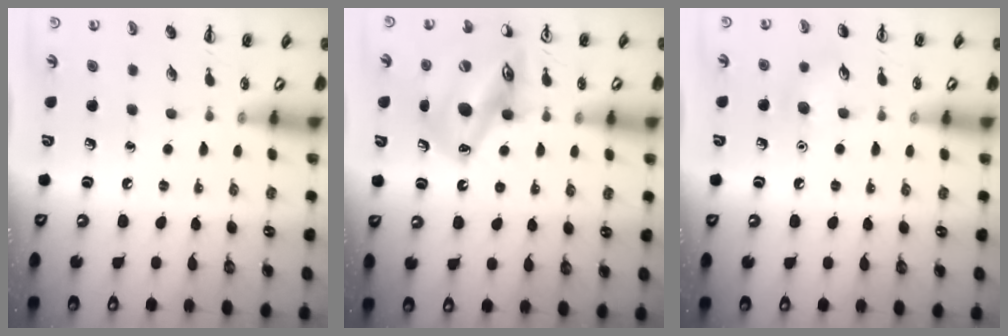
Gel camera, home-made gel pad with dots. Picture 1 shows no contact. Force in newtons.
{"total": 16.5, "press": 16.2, "slide": 3.0}
{"total": 6.7, "press": 6.5, "slide": 1.8}